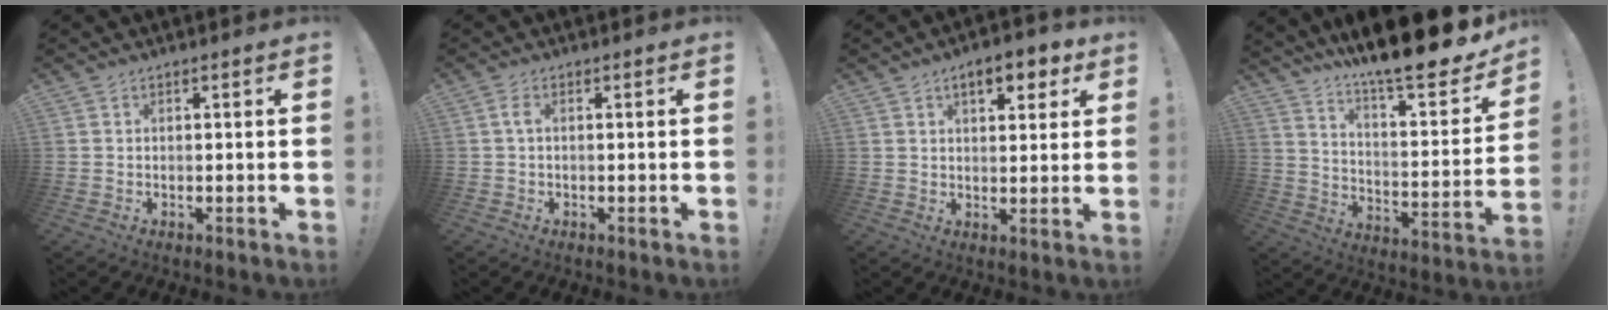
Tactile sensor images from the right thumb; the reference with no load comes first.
{"total": 1.9, "force": [0.4, -0.2, 1.8], "torque": [-0.034, 0.003, 0.007]}
{"total": 7.9, "force": [4.4, 3.4, 5.6], "torque": [-0.068, -0.015, 0.072]}
{"total": 17.1, "force": [14.0, 2.2, 9.6], "torque": [-0.148, -0.119, 0.227]}